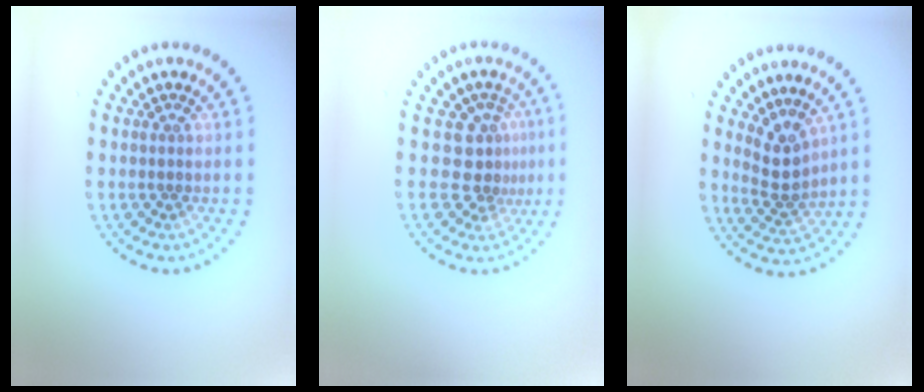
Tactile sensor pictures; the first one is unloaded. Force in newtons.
{"total": 3.0, "press": 2.1, "slide": 2.2}
{"total": 2.7, "press": 2.2, "slide": 1.6}